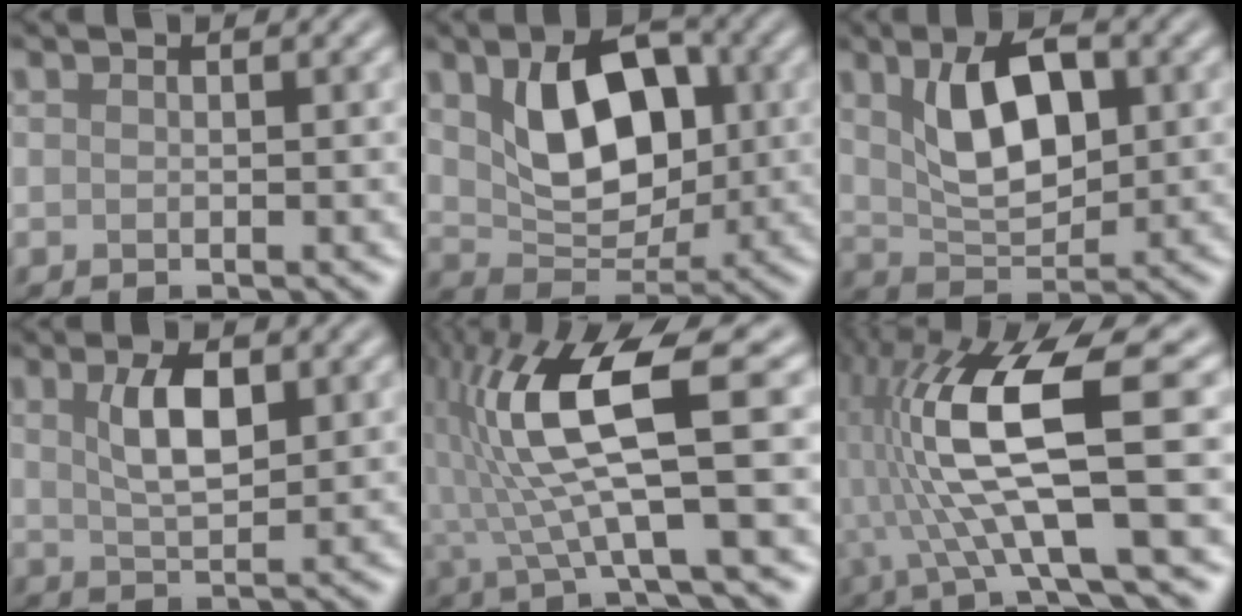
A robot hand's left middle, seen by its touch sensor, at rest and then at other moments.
{"total": 8.3, "force": [1.6, 5.3, 6.2], "torque": [-0.111, -0.004, 0.033]}
{"total": 6.8, "force": [1.7, 3.5, 5.5], "torque": [-0.102, 0.004, 0.032]}
{"total": 4.1, "force": [1.3, 1.7, 3.5], "torque": [-0.070, 0.004, 0.026]}
{"total": 10.0, "force": [1.0, 2.1, 9.7], "torque": [-0.193, 0.010, 0.022]}
{"total": 11.9, "force": [0.5, 2.8, 11.5], "torque": [-0.232, 0.006, 0.012]}